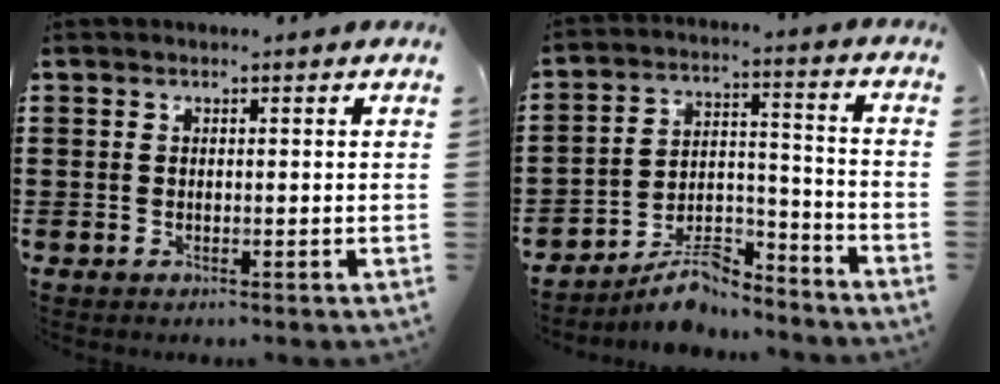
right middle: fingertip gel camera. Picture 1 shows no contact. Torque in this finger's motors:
{"motor_torque": [1.37, -0.76, 0.37, 0.10]}